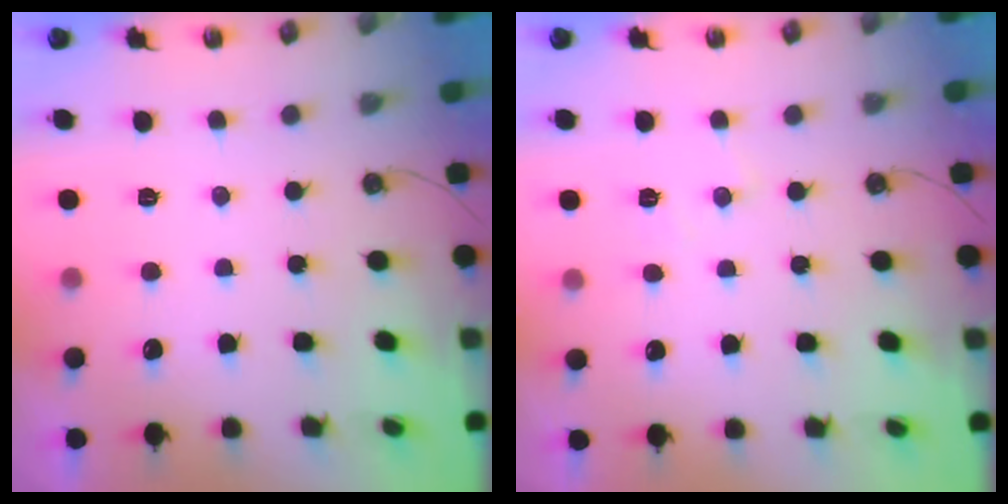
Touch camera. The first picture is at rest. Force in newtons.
{"total": 7.0, "press": 6.9, "slide": 0.9}